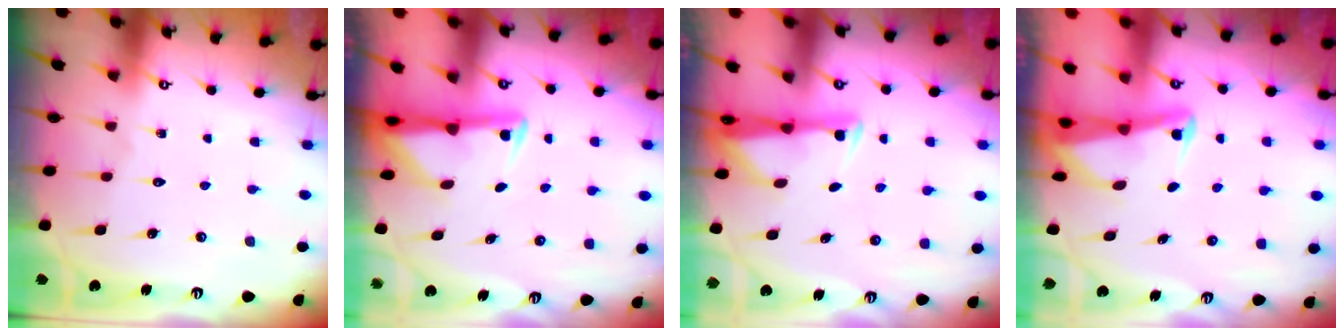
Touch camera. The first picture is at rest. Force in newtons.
{"total": 2.8, "press": 2.8, "slide": 0.7}
{"total": 2.8, "press": 2.7, "slide": 0.4}
{"total": 2.7, "press": 2.6, "slide": 0.6}